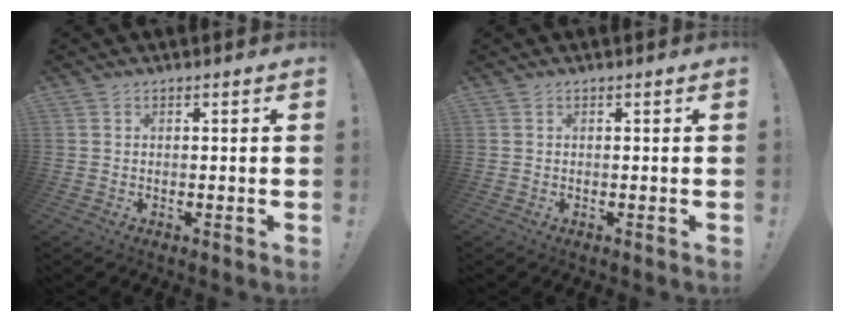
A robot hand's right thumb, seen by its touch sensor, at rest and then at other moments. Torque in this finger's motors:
{"motor_torque": [0.00, 0.00, -0.01, 0.01, 0.04]}